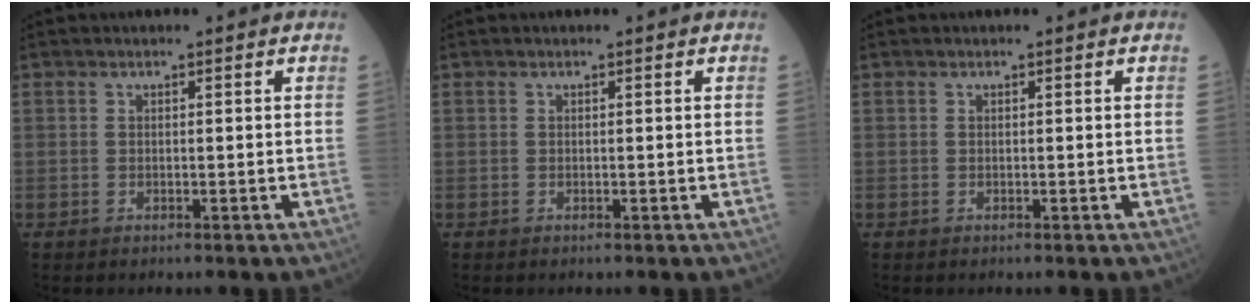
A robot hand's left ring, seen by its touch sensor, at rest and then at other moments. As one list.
[{"total": 0.0}, {"total": 0.0}]